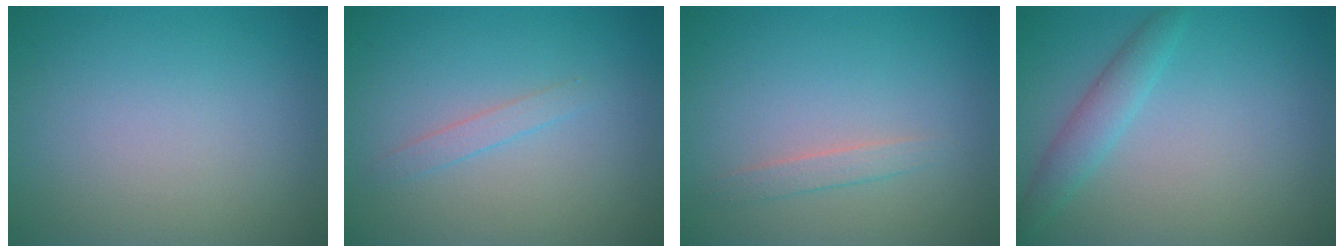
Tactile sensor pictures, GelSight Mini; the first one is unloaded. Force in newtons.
{"total": 1.1, "press": 1.1, "slide": 0.1}
{"total": 1.3, "press": 1.3, "slide": 0.1}
{"total": 2.3, "press": 2.3, "slide": 0.1}